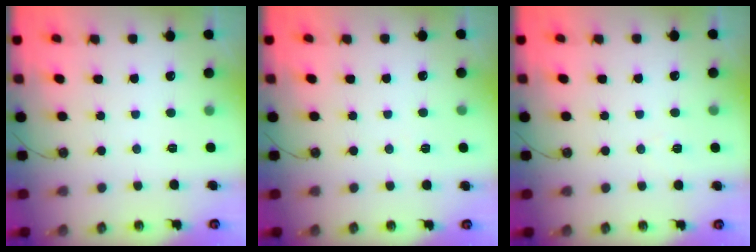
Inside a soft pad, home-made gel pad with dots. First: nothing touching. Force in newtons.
{"total": 5.3, "press": 3.1, "slide": 4.3}
{"total": 6.0, "press": 4.4, "slide": 4.2}